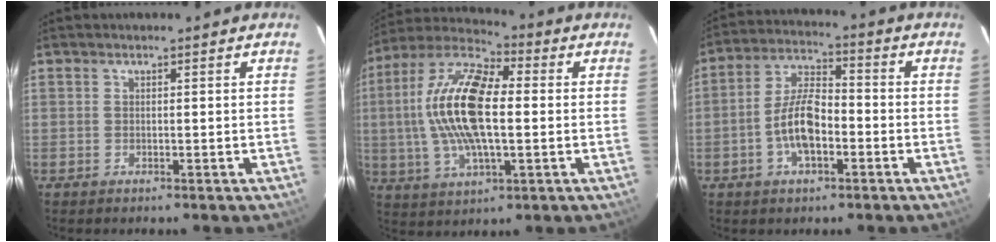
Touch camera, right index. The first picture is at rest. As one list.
[{"total": 17.8, "force": [0.7, 7.0, 16.4], "torque": [-0.324, 0.014, 0.004]}, {"total": 9.2, "force": [-3.0, 4.0, 7.7], "torque": [-0.159, 0.012, -0.055]}]